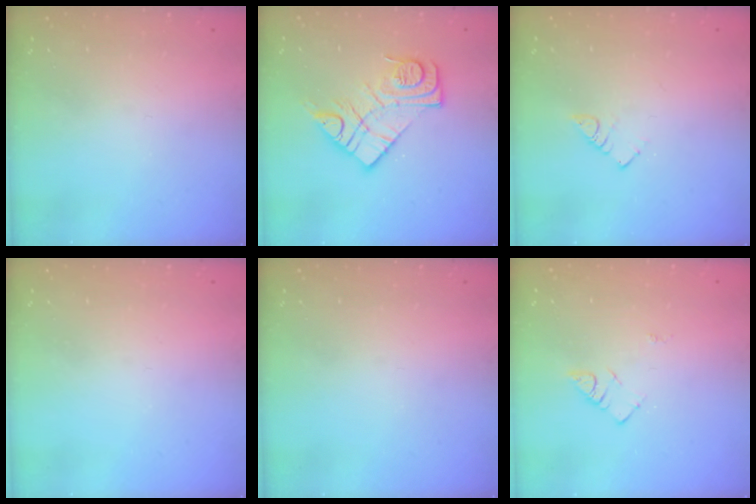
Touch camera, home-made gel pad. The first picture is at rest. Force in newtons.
{"total": 13.2, "press": 13.2, "slide": 1.0}
{"total": 2.9, "press": 2.9, "slide": 0.5}
{"total": 0.0}
{"total": 0.0}
{"total": 3.9, "press": 3.9, "slide": 0.5}